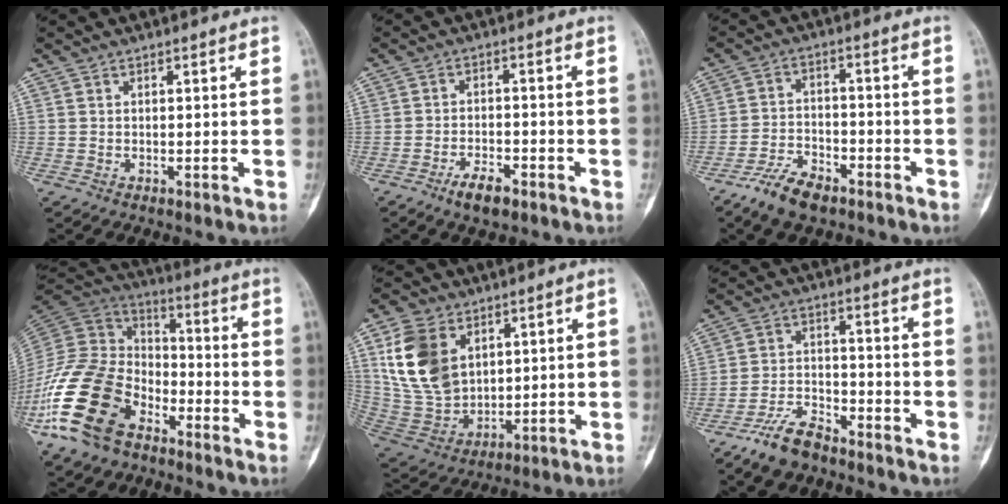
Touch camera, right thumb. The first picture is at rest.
{"total": 5.1, "force": [-3.3, 2.0, 3.3], "torque": [-0.057, 0.016, -0.056]}
{"total": 8.1, "force": [-5.8, 3.6, 4.3], "torque": [-0.081, 0.025, -0.111]}
{"total": 20.8, "force": [-10.8, 12.7, 12.5], "torque": [-0.246, 0.061, -0.212]}
{"total": 15.1, "force": [5.4, 10.5, 9.4], "torque": [-0.167, -0.020, 0.123]}
{"total": 8.2, "force": [-6.4, 3.5, 3.8], "torque": [-0.071, 0.033, -0.125]}